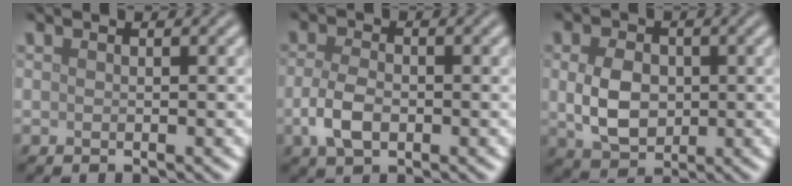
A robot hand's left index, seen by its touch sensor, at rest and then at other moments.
{"total": 3.3, "force": [-0.9, 1.9, 2.5], "torque": [-0.054, -0.004, -0.019]}
{"total": 4.7, "force": [0.0, 3.4, 3.2], "torque": [-0.070, -0.003, 0.002]}